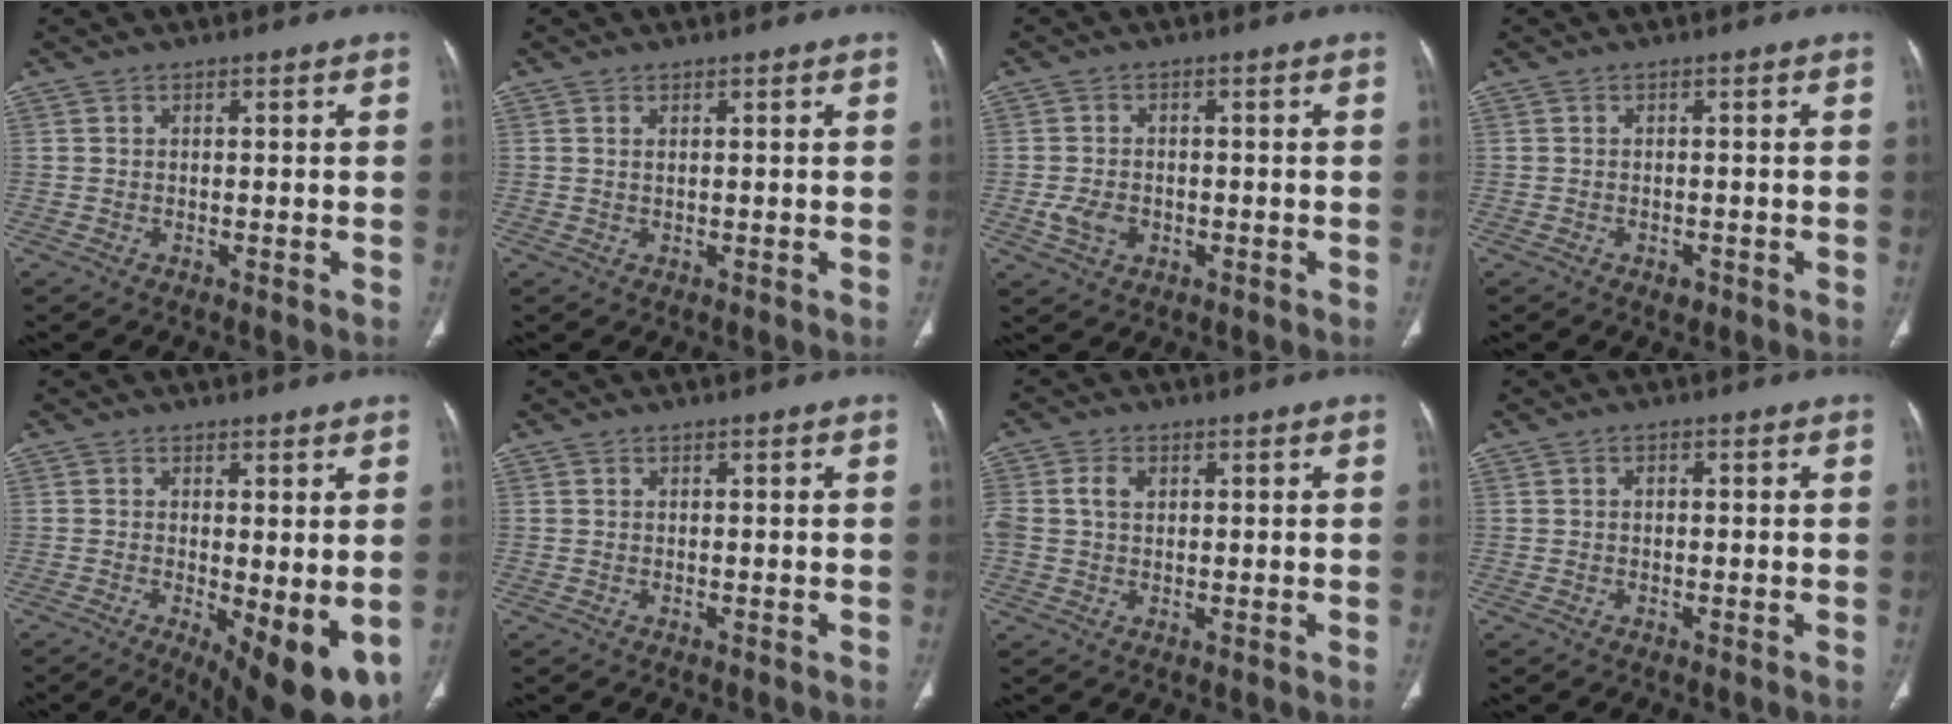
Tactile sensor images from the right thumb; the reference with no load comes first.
{"total": 0.6, "force": [0.3, 0.2, 0.5], "torque": [-0.013, 0.003, 0.006]}
{"total": 5.0, "force": [-1.3, 3.9, 2.9], "torque": [-0.043, 0.006, -0.018]}
{"total": 1.3, "force": [-0.7, 0.8, 0.7], "torque": [-0.008, 0.001, -0.008]}
{"total": 11.1, "force": [-2.4, 3.6, 10.2], "torque": [-0.137, -0.025, -0.024]}
{"total": 0.0}
{"total": 4.6, "force": [0.9, 3.3, 3.0], "torque": [-0.075, 0.010, 0.021]}
{"total": 1.0, "force": [0.0, 0.7, 0.7], "torque": [-0.009, 0.006, -0.003]}